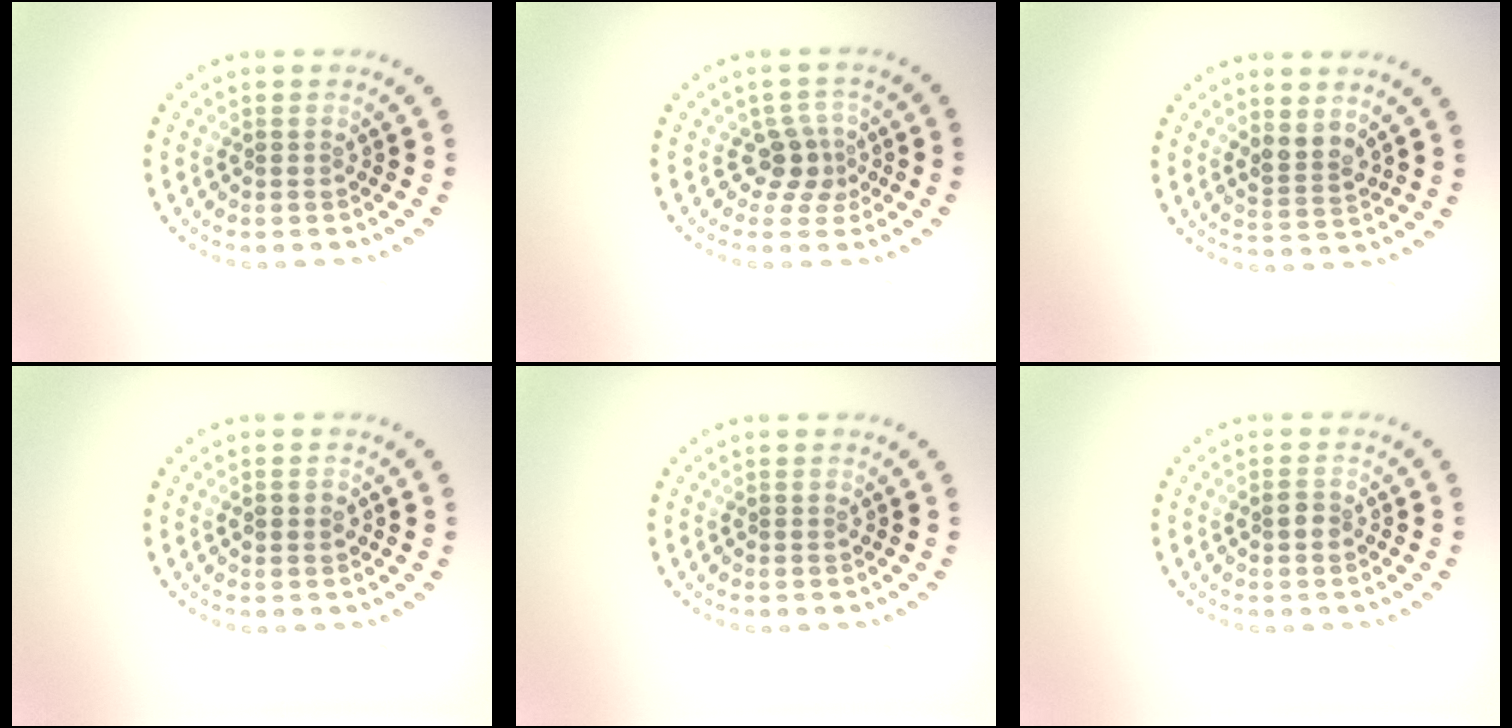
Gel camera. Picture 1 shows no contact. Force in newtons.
{"total": 2.5, "press": 1.8, "slide": 1.7}
{"total": 2.0, "press": 1.7, "slide": 1.1}
{"total": 1.3, "press": 1.3, "slide": 0.1}
{"total": 0.0}
{"total": 1.0, "press": 1.0, "slide": 0.1}